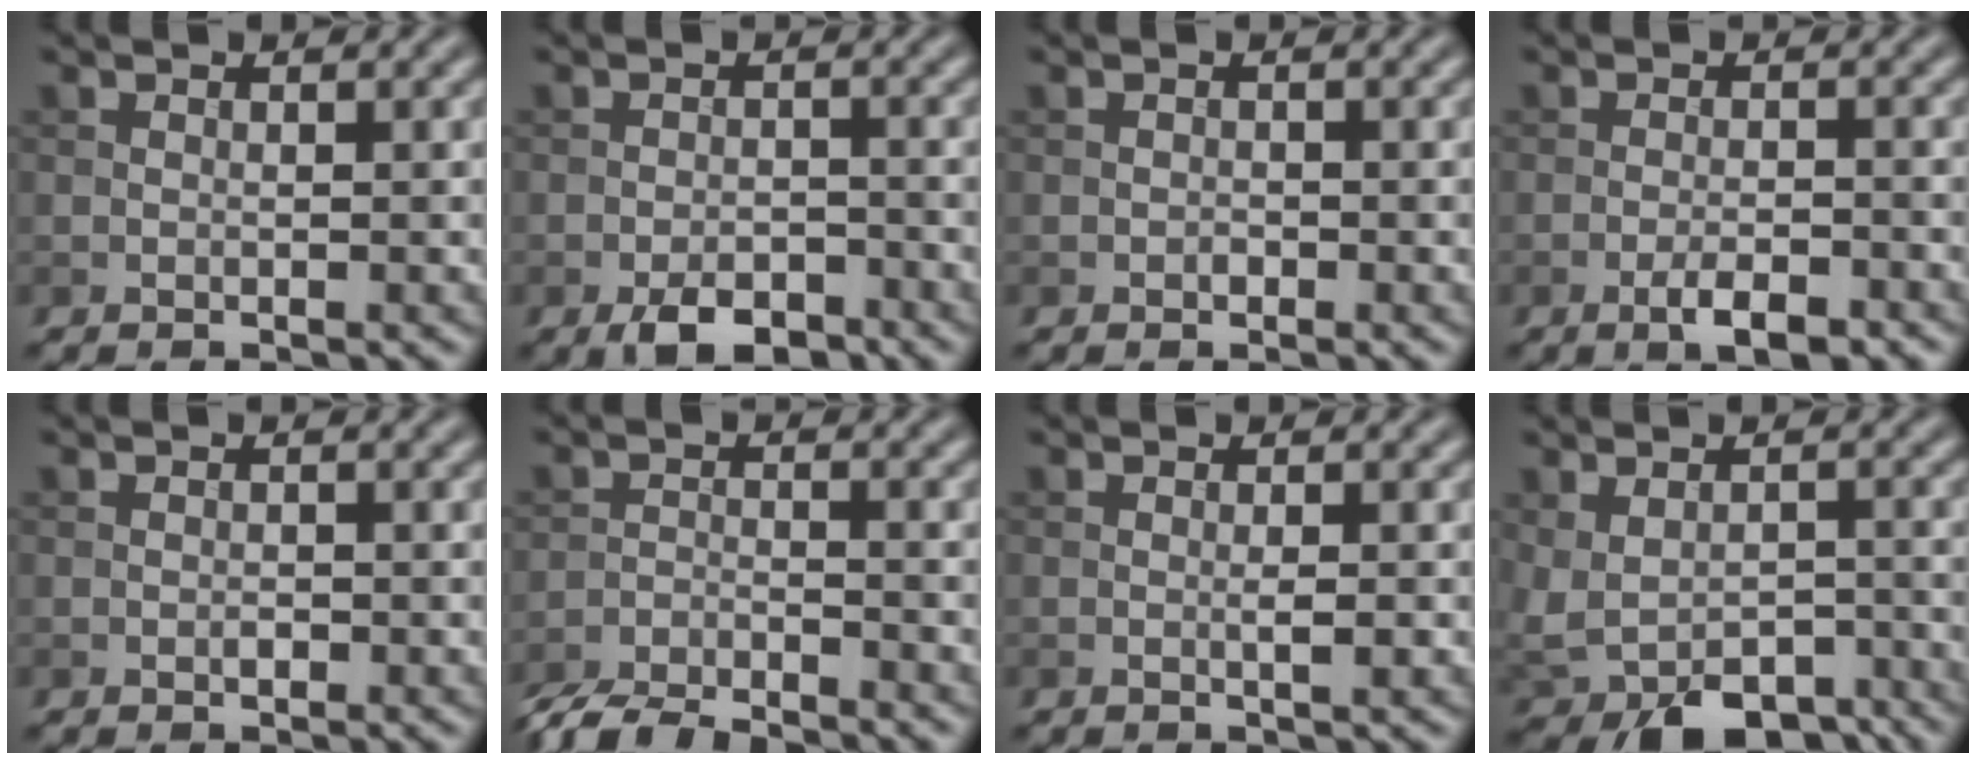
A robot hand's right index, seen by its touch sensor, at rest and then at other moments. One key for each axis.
{"total": 3.8, "fx": -2.5, "fy": 1.8, "fz": 2.2, "tx": -0.033, "ty": -0.003, "tz": -0.045}
{"total": 0.5, "fx": -0.2, "fy": 0.4, "fz": 0.3, "tx": -0.001, "ty": -0.001, "tz": -0.005}
{"total": 3.1, "fx": -1.8, "fy": 0.9, "fz": 2.3, "tx": -0.044, "ty": 0.000, "tz": -0.031}
{"total": 0.6, "fx": -0.2, "fy": 0.3, "fz": 0.4, "tx": -0.006, "ty": 0.001, "tz": -0.004}
{"total": 6.4, "fx": -6.0, "fy": 0.9, "fz": 2.0, "tx": -0.039, "ty": -0.019, "tz": -0.108}
{"total": 1.0, "fx": -0.1, "fy": 0.1, "fz": 1.0, "tx": -0.017, "ty": -0.001, "tz": -0.002}
{"total": 6.4, "fx": -3.7, "fy": 3.5, "fz": 3.8, "tx": -0.066, "ty": -0.031, "tz": -0.043}